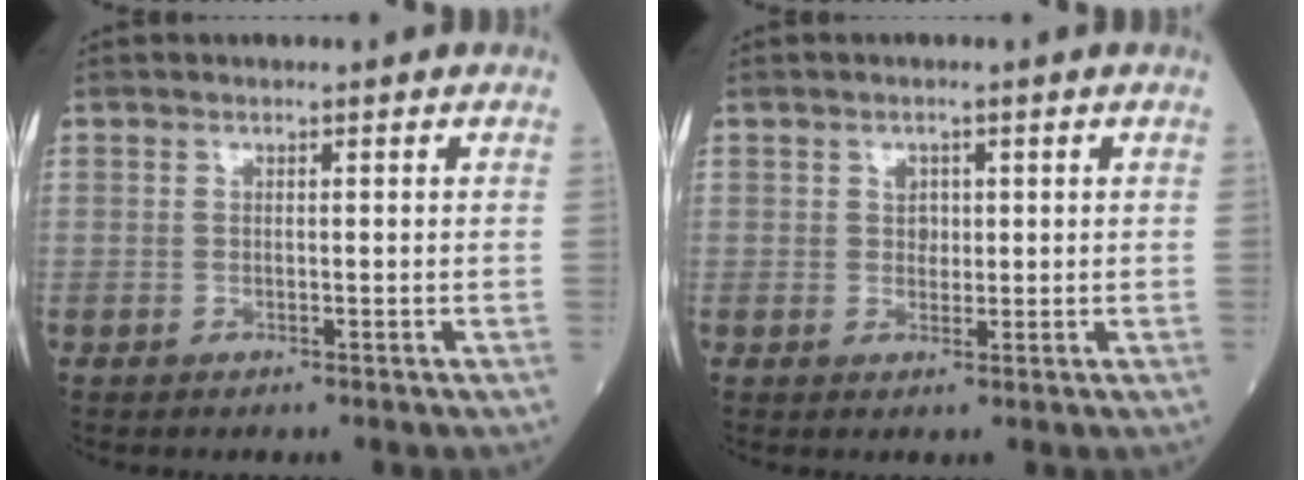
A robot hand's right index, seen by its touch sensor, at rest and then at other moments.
{"total": 1.8, "force": [0.5, 1.4, 0.9], "torque": [-0.009, -0.001, 0.006]}